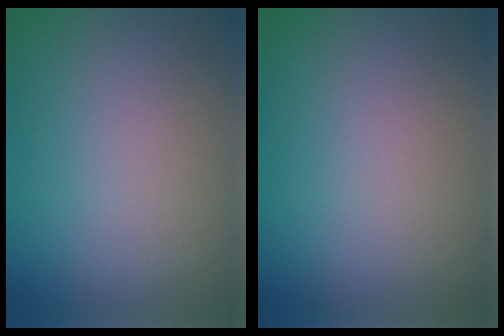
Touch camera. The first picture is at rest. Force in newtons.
{"total": 0.0}